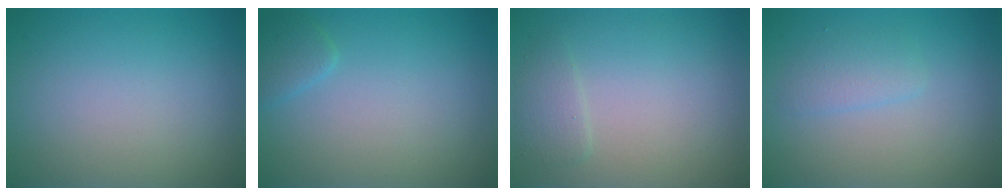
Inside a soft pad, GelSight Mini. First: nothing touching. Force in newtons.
{"total": 1.3, "press": 1.2, "slide": 0.1}
{"total": 1.4, "press": 1.4, "slide": 0.1}
{"total": 1.5, "press": 1.5, "slide": 0.0}